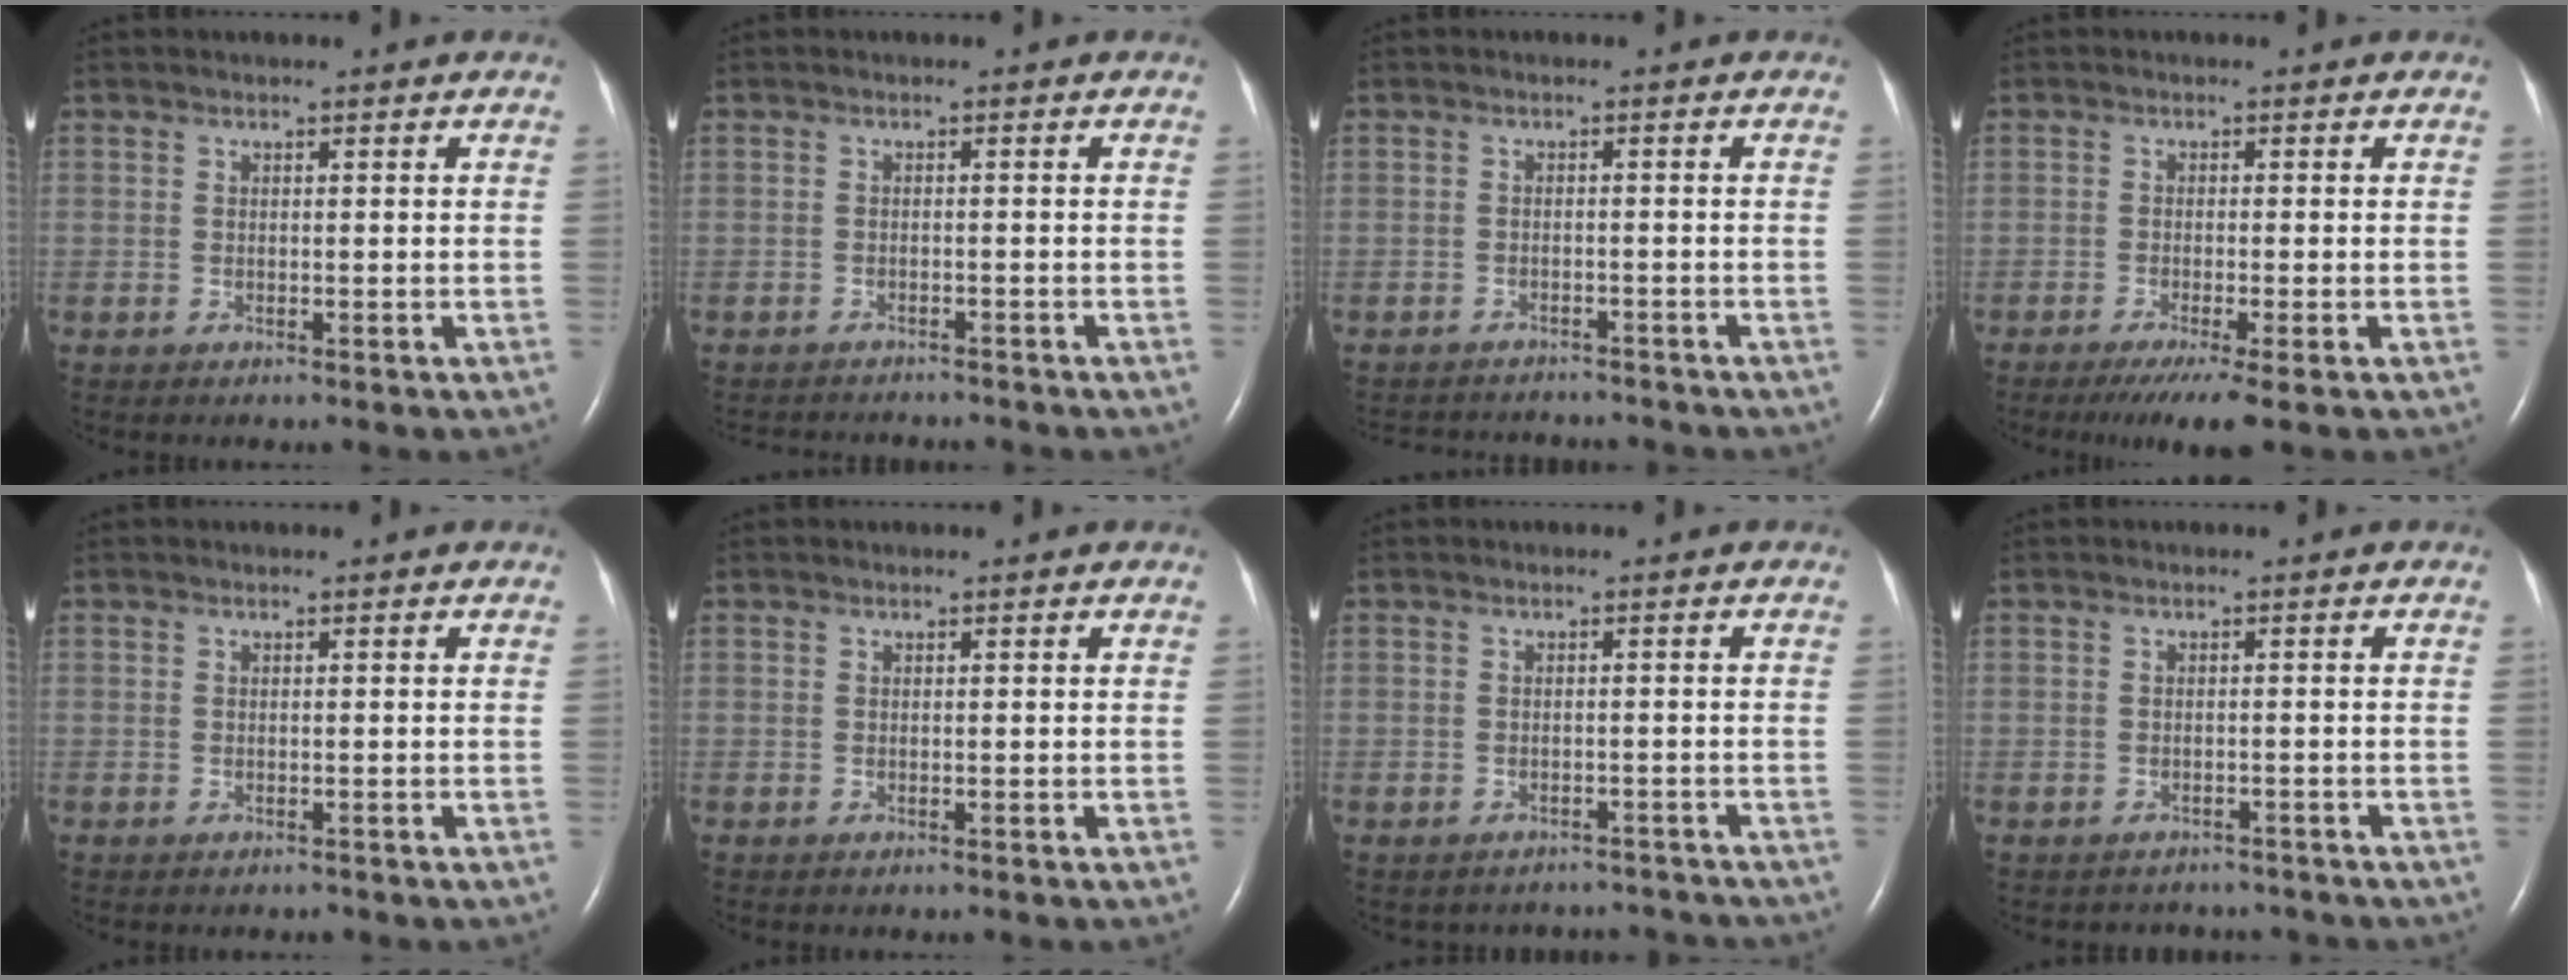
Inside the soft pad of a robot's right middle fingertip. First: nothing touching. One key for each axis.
{"total": 6.4, "fx": -6.1, "fy": 1.2, "fz": 1.5, "tx": -0.015, "ty": -0.008, "tz": -0.080}
{"total": 8.7, "fx": -8.3, "fy": 2.0, "fz": 1.7, "tx": -0.031, "ty": 0.003, "tz": -0.103}
{"total": 4.3, "fx": -2.7, "fy": 0.3, "fz": 3.4, "tx": -0.054, "ty": -0.014, "tz": -0.044}
{"total": 0.0}
{"total": 0.0}
{"total": 5.1, "fx": -4.7, "fy": 2.0, "fz": -0.2, "tx": 0.003, "ty": 0.015, "tz": -0.047}
{"total": 3.9, "fx": -3.5, "fy": 1.7, "fz": 0.0, "tx": -0.003, "ty": 0.005, "tz": -0.039}